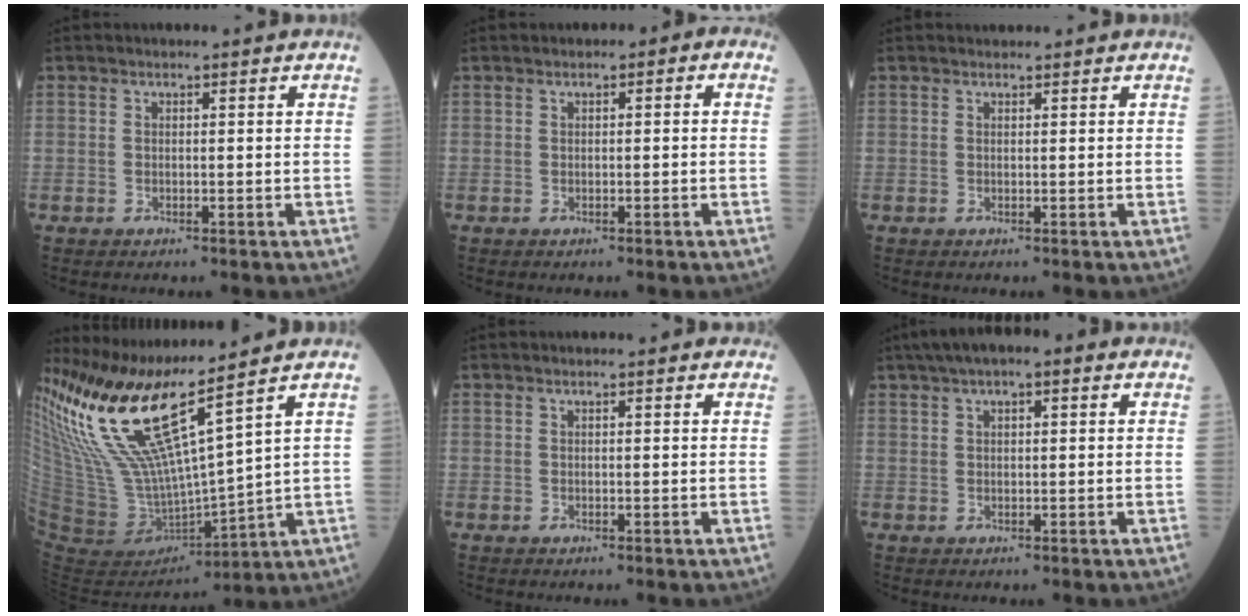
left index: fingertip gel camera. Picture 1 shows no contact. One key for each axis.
{"total": 1.4, "fx": 0.1, "fy": 0.8, "fz": 1.1, "tx": -0.010, "ty": 0.014, "tz": -0.004}
{"total": 1.6, "fx": 1.5, "fy": 0.5, "fz": 0.4, "tx": -0.007, "ty": 0.019, "tz": 0.021}
{"total": 15.4, "fx": 11.3, "fy": 0.0, "fz": 10.5, "tx": -0.220, "ty": -0.018, "tz": 0.234}
{"total": 0.8, "fx": 0.6, "fy": 0.3, "fz": 0.4, "tx": -0.006, "ty": 0.010, "tz": 0.003}
{"total": 7.8, "fx": 4.8, "fy": 2.4, "fz": 5.7, "tx": -0.096, "ty": 0.039, "tz": 0.071}